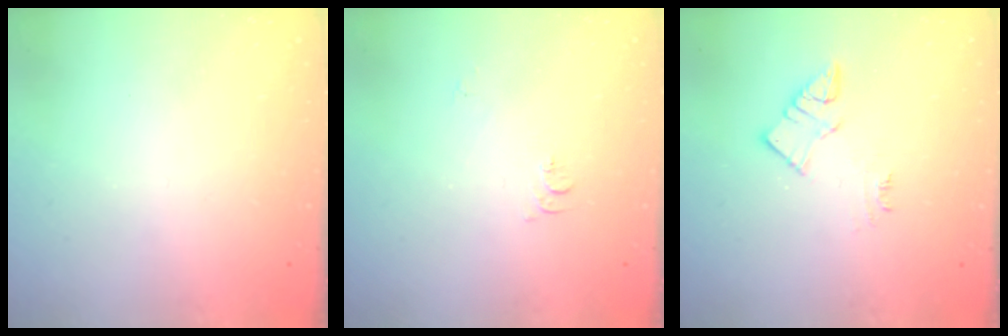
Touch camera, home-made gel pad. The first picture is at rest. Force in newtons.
{"total": 5.2, "press": 5.1, "slide": 0.6}
{"total": 6.9, "press": 6.8, "slide": 0.3}